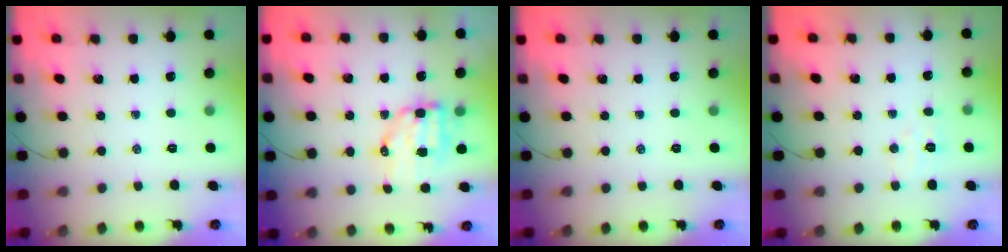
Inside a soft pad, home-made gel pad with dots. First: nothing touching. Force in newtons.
{"total": 7.9, "press": 7.7, "slide": 1.7}
{"total": 0.0}
{"total": 4.1, "press": 4.0, "slide": 0.8}